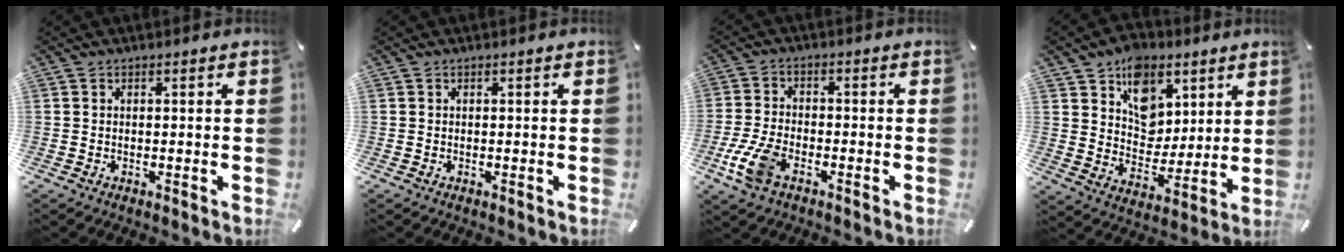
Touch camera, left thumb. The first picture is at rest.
{"total": 0.0}
{"total": 8.0, "force": [-3.9, 4.3, 5.6], "torque": [-0.130, 0.004, -0.073]}
{"total": 11.7, "force": [5.4, 9.6, 4.1], "torque": [-0.063, -0.037, 0.103]}